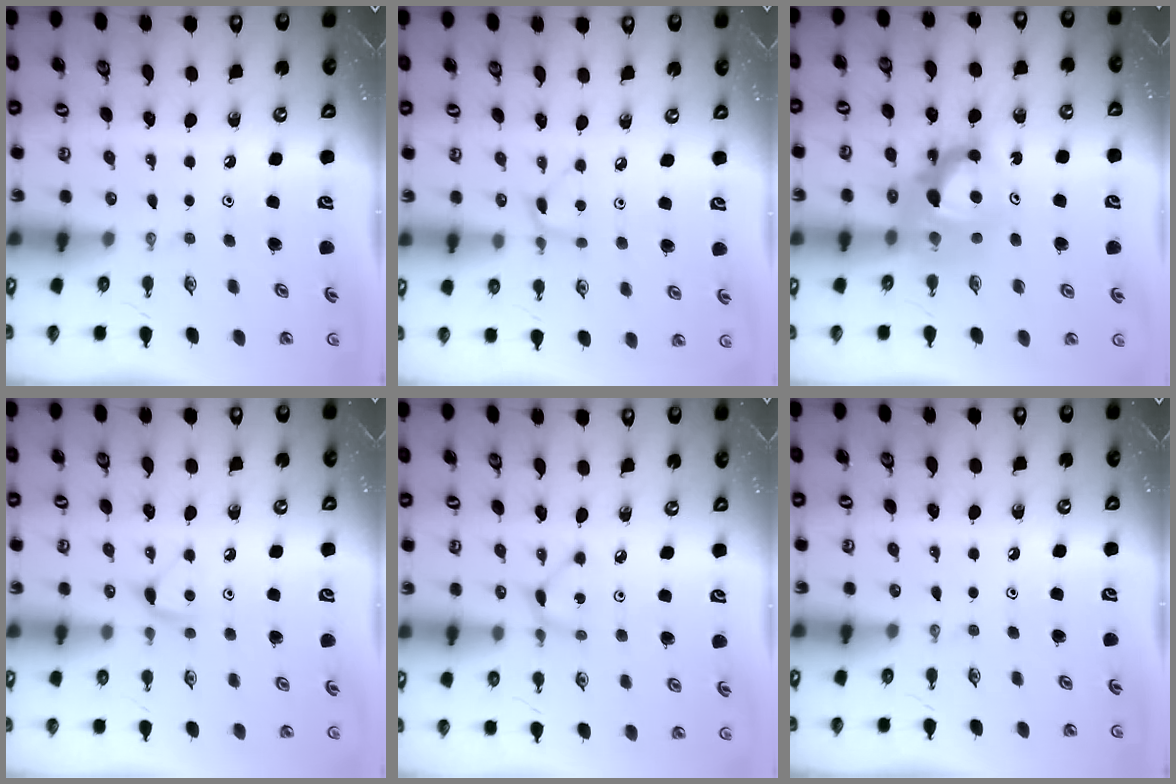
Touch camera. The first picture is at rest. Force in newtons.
{"total": 4.2, "press": 4.1, "slide": 0.6}
{"total": 12.4, "press": 12.3, "slide": 1.1}
{"total": 6.1, "press": 6.0, "slide": 0.8}
{"total": 2.5, "press": 2.5, "slide": 0.1}
{"total": 0.0}